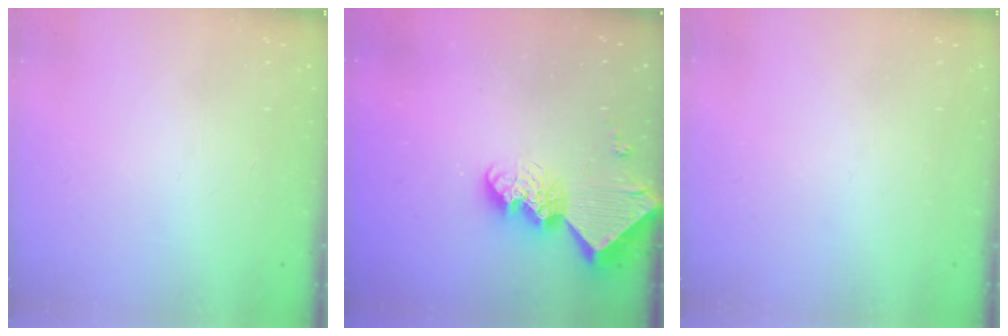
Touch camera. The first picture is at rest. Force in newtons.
{"total": 12.1, "press": 12.0, "slide": 1.3}
{"total": 0.0}